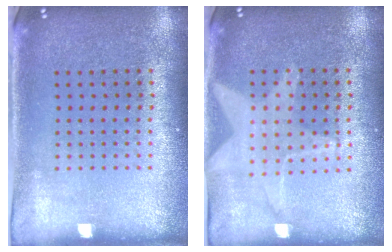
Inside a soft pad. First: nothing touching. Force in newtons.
{"total": 1.1, "press": 1.1, "slide": 0.1}